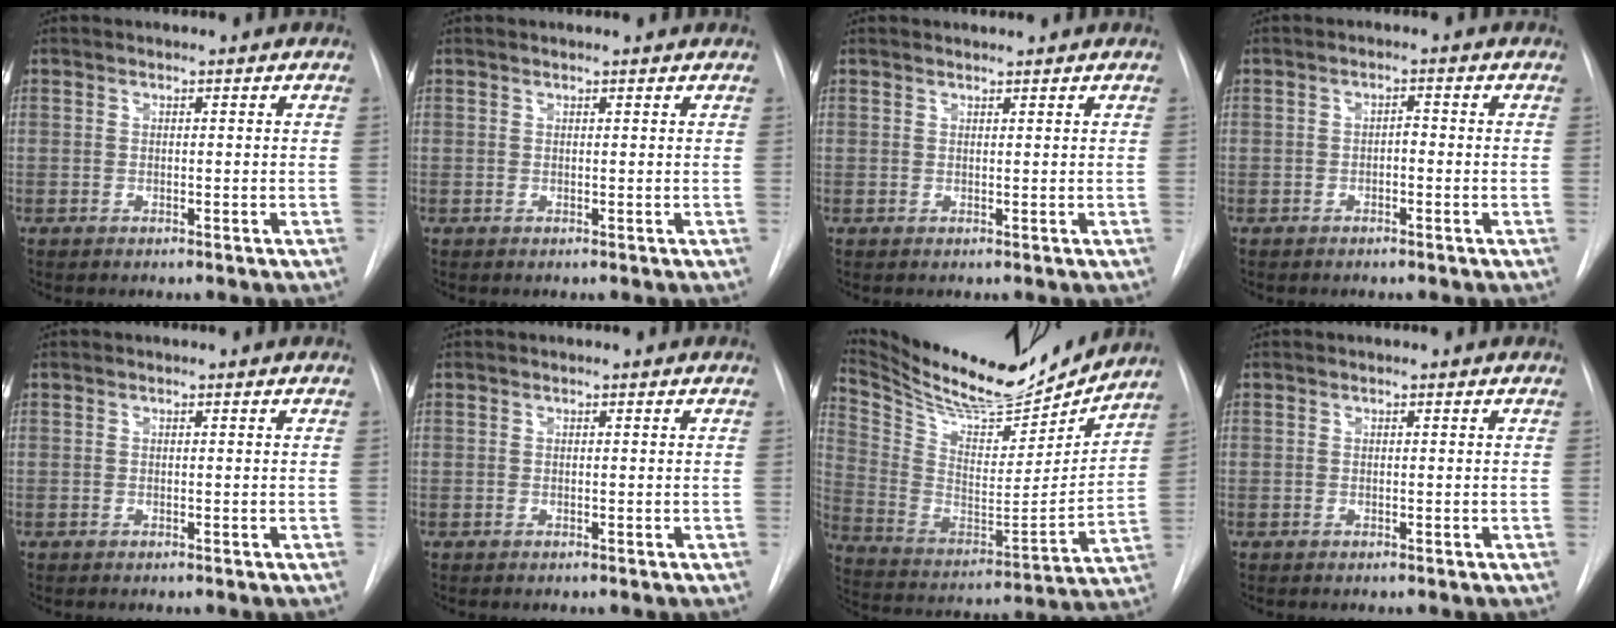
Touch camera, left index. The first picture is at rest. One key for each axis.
{"total": 1.6, "fx": 1.6, "fy": 0.1, "fz": 0.4, "tx": -0.012, "ty": 0.012, "tz": 0.016}
{"total": 0.9, "fx": 0.9, "fy": 0.0, "fz": 0.0, "tx": -0.007, "ty": 0.005, "tz": 0.019}
{"total": 3.3, "fx": -1.4, "fy": 1.4, "fz": 2.7, "tx": -0.043, "ty": 0.014, "tz": -0.024}
{"total": 0.0}
{"total": 0.0}
{"total": 23.4, "fx": 21.5, "fy": 4.3, "fz": 8.1, "tx": -0.155, "ty": -0.032, "tz": 0.339}
{"total": 0.0}